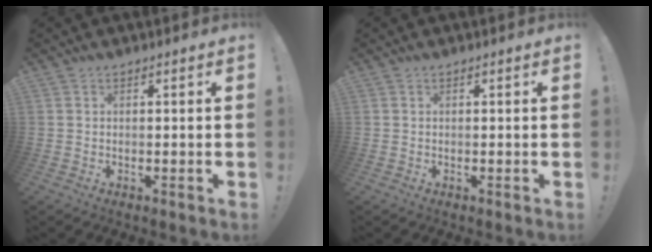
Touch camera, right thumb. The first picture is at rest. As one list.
[{"total": 0.0}]